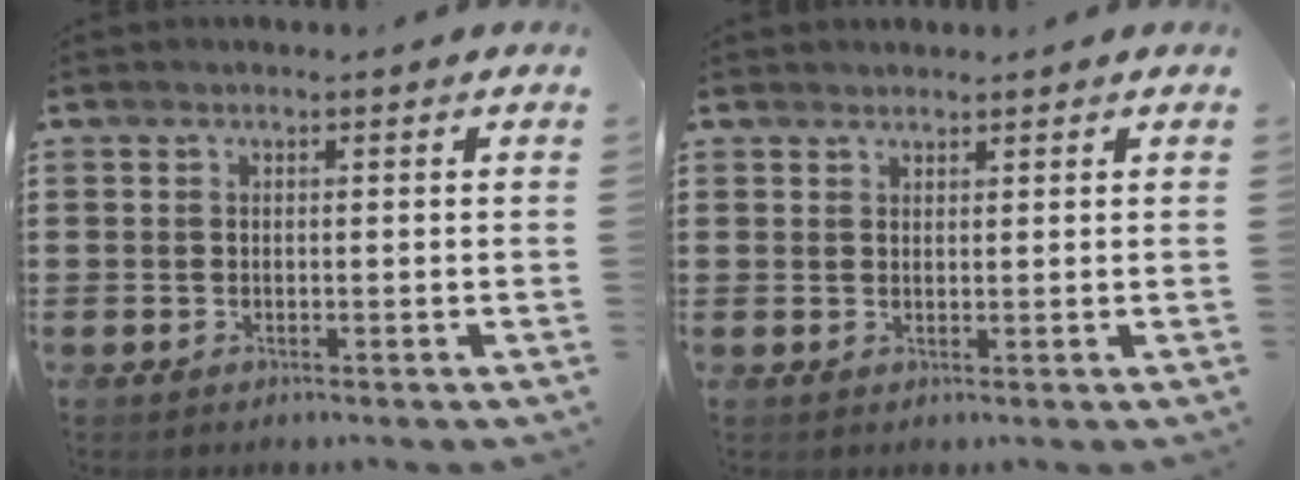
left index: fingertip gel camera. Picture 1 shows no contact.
{"total": 1.5, "force": [1.5, 0.4, -0.1], "torque": [-0.001, 0.001, 0.029]}